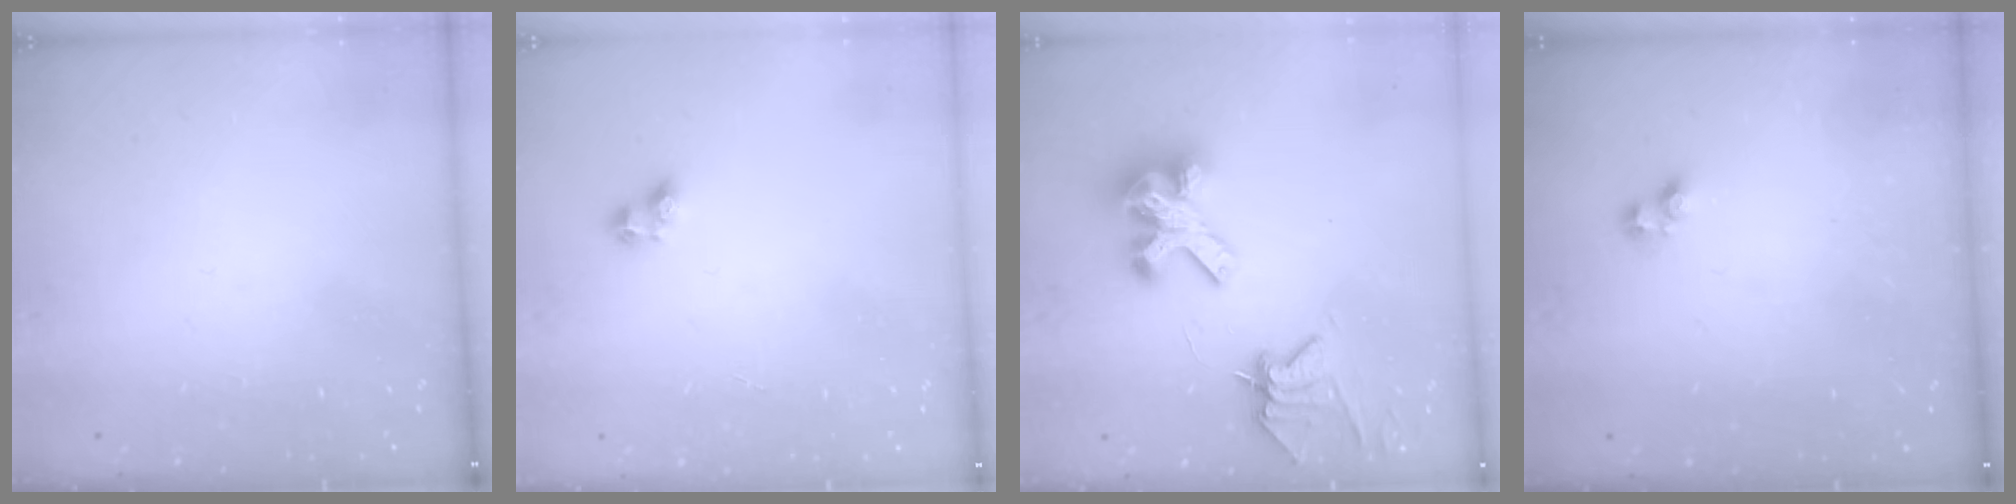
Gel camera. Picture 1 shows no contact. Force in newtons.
{"total": 3.3, "press": 3.1, "slide": 1.2}
{"total": 10.4, "press": 10.3, "slide": 1.0}
{"total": 1.6, "press": 1.5, "slide": 0.3}